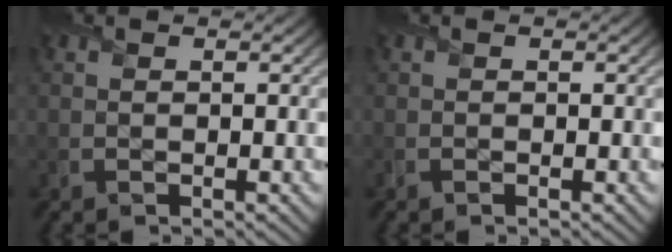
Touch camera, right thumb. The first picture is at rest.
{"total": 0.0}